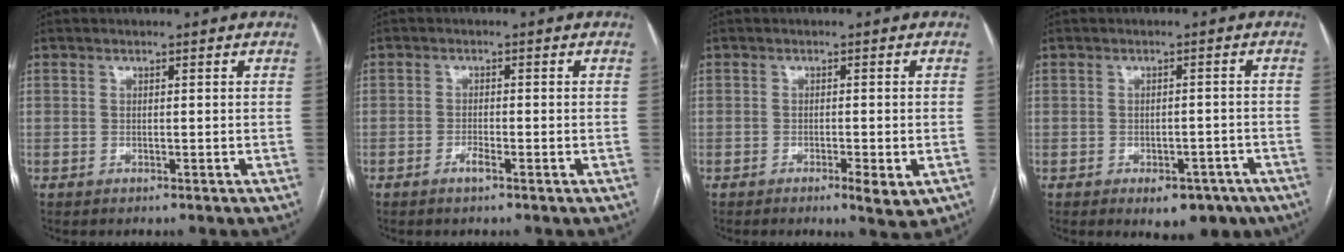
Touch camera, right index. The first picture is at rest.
{"total": 1.4, "force": [-1.0, 0.1, 1.0], "torque": [-0.019, 0.001, -0.021]}
{"total": 3.6, "force": [-1.6, 0.9, 3.1], "torque": [-0.043, -0.004, -0.018]}
{"total": 7.2, "force": [-4.5, 4.3, 3.7], "torque": [-0.029, 0.016, -0.052]}